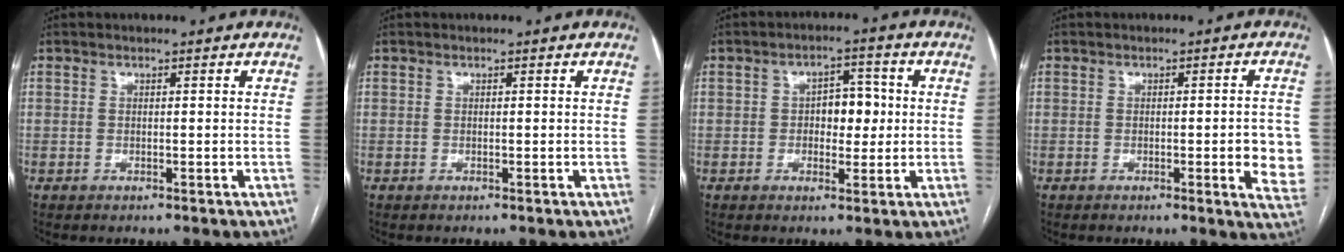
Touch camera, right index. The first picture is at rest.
{"total": 0.0}
{"total": 5.2, "force": [0.1, 3.1, 4.2], "torque": [-0.058, 0.014, 0.004]}
{"total": 6.3, "force": [-1.1, 1.2, 6.1], "torque": [-0.063, -0.004, -0.012]}